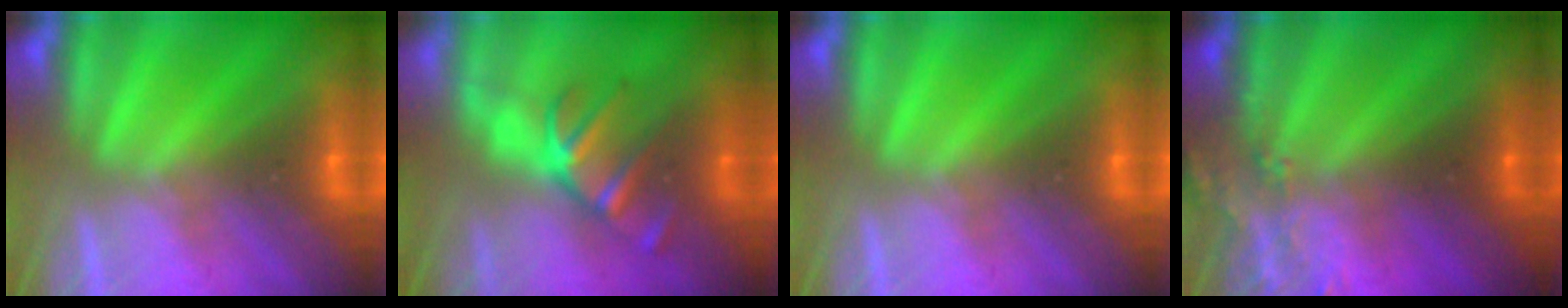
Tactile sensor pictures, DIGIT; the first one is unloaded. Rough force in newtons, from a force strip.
{"total": 2.9}
{"total": 0.0}
{"total": 3.7}